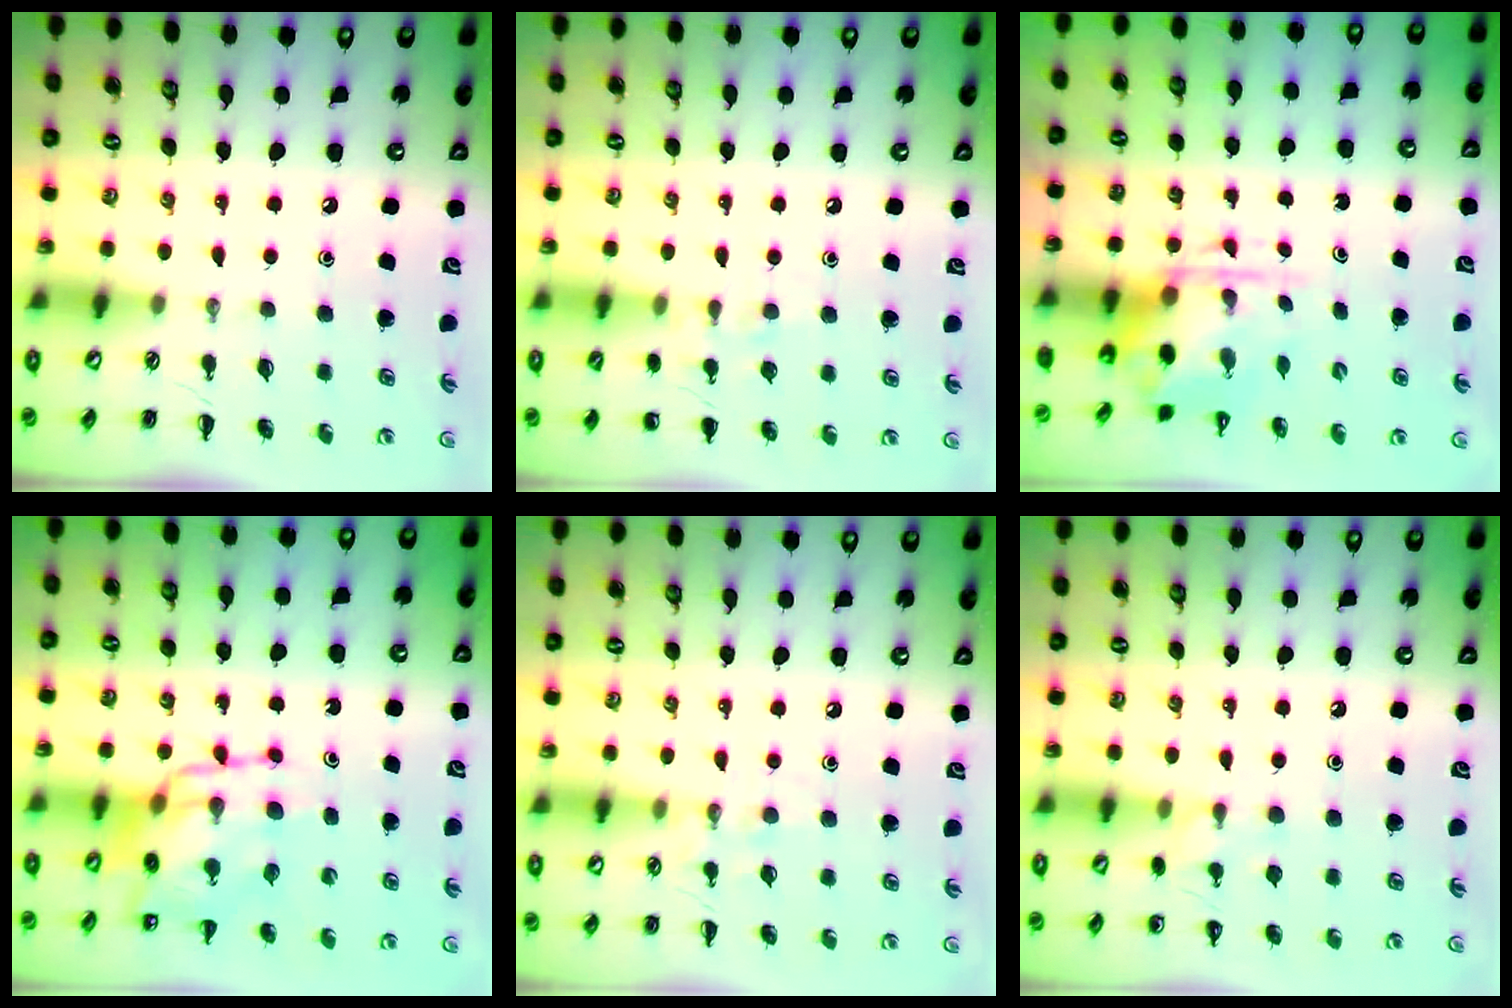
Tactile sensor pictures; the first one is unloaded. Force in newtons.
{"total": 6.6, "press": 6.4, "slide": 1.5}
{"total": 3.9, "press": 3.8, "slide": 0.9}
{"total": 12.1, "press": 11.5, "slide": 3.7}
{"total": 7.1, "press": 7.0, "slide": 1.2}
{"total": 8.7, "press": 8.5, "slide": 1.8}